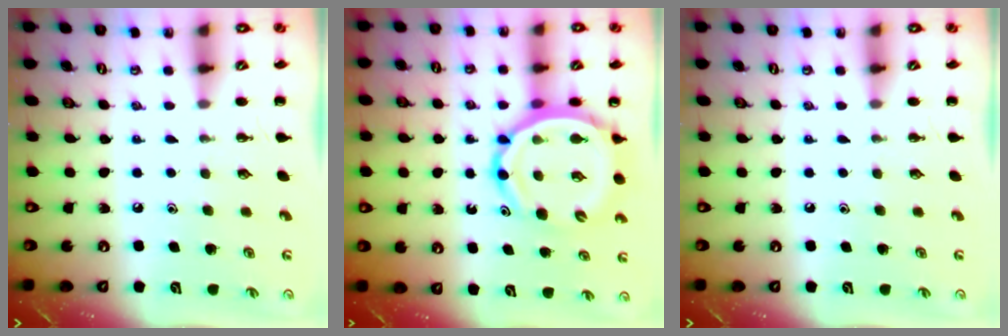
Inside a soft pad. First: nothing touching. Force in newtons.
{"total": 12.8, "press": 12.1, "slide": 4.0}
{"total": 0.0}